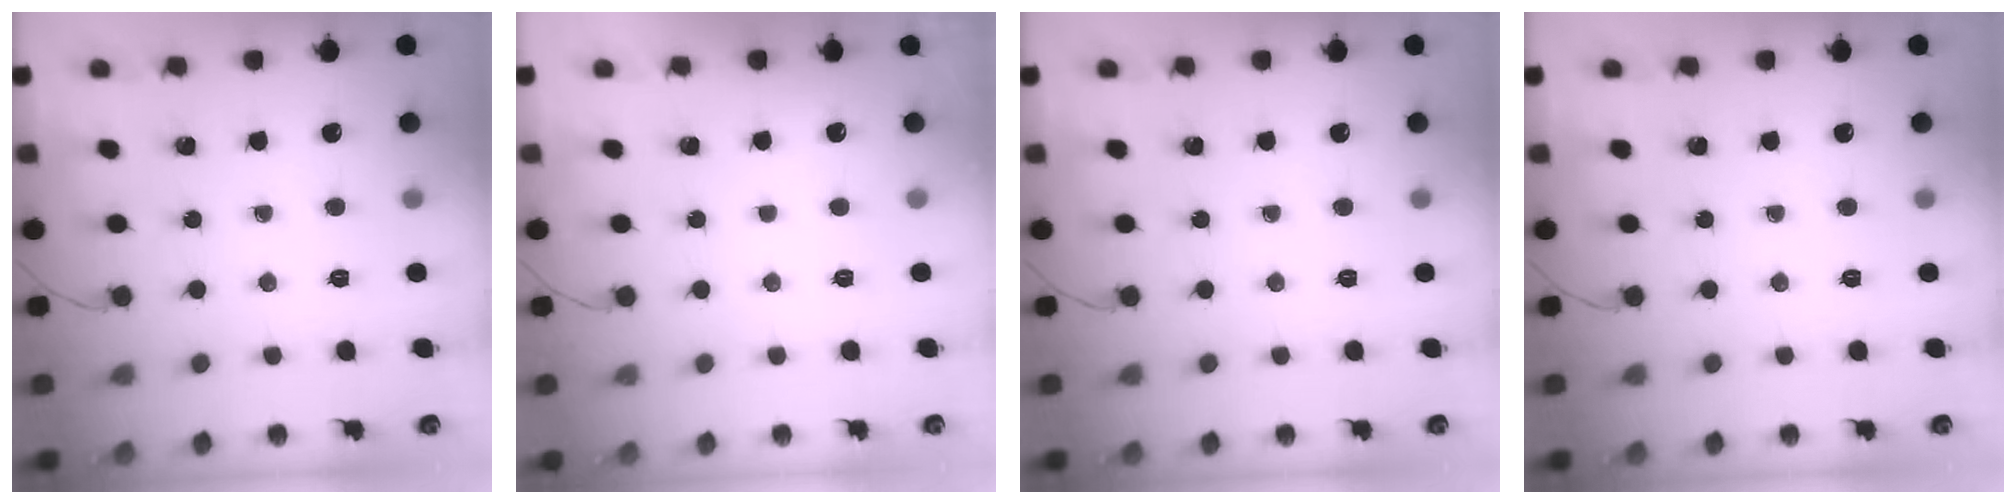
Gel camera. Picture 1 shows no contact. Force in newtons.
{"total": 3.0, "press": 3.0, "slide": 0.1}
{"total": 0.0}
{"total": 0.0}